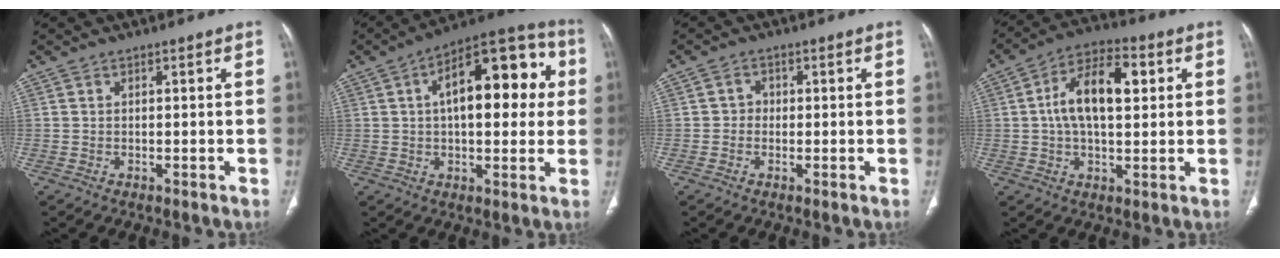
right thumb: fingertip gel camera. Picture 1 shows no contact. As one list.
[{"total": 20.4, "force": [4.0, 9.7, 17.5], "torque": [-0.211, 0.030, 0.048]}, {"total": 1.9, "force": [-0.2, 1.8, 0.7], "torque": [0.004, 0.008, -0.009]}, {"total": 13.1, "force": [2.3, 6.8, 11.0], "torque": [-0.183, 0.020, 0.034]}]